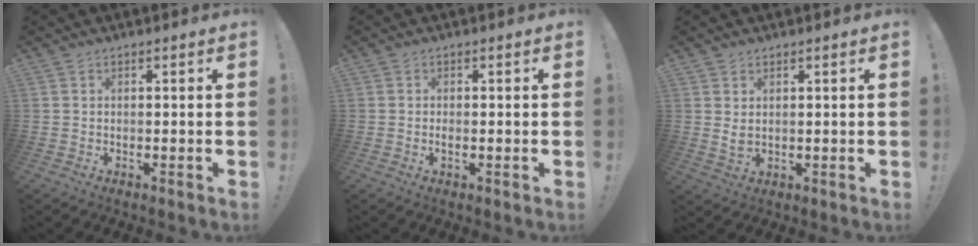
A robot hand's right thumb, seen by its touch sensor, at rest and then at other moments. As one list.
[{"total": 1.1, "force": [-0.5, 0.3, 0.9], "torque": [-0.010, -0.002, -0.010]}, {"total": 2.8, "force": [1.2, 1.5, 2.0], "torque": [-0.026, -0.006, 0.020]}]